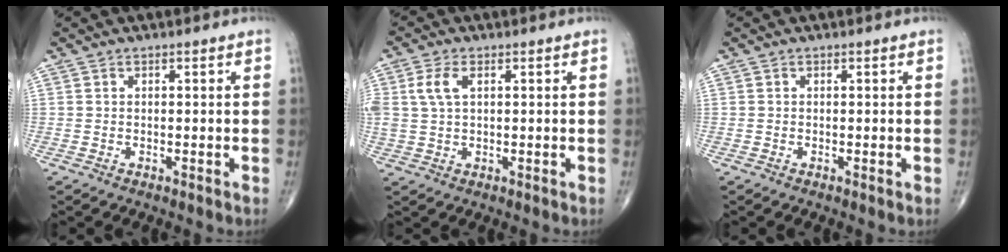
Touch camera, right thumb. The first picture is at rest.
{"total": 4.9, "force": [1.5, 2.7, 3.8], "torque": [-0.095, 0.007, 0.030]}
{"total": 0.0}